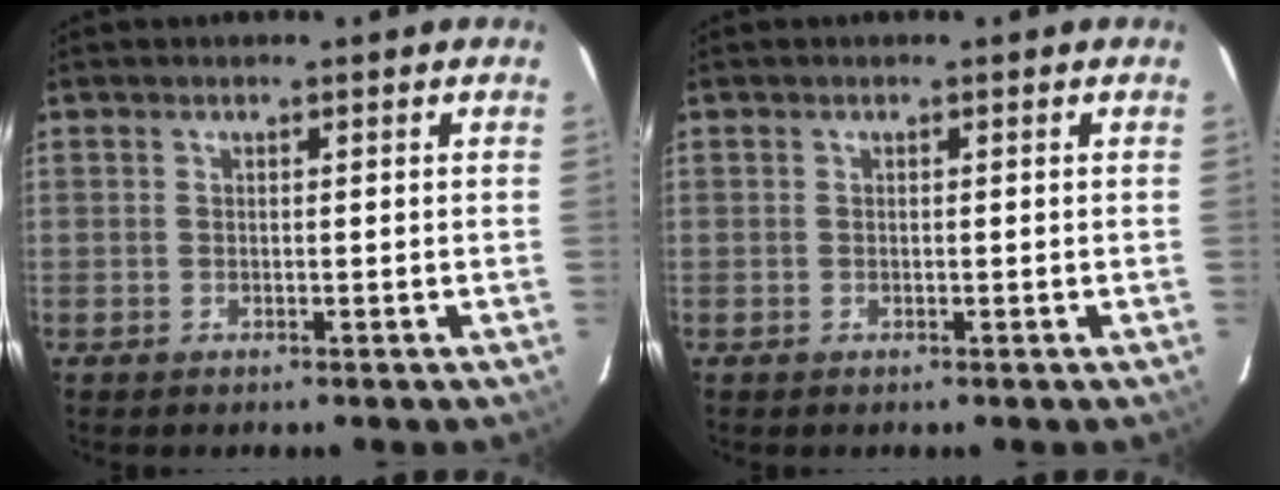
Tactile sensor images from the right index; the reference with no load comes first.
{"total": 0.0}